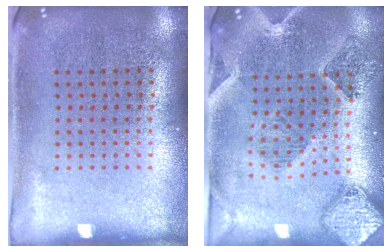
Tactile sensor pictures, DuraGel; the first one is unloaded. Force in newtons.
{"total": 1.5, "press": 1.4, "slide": 0.3}